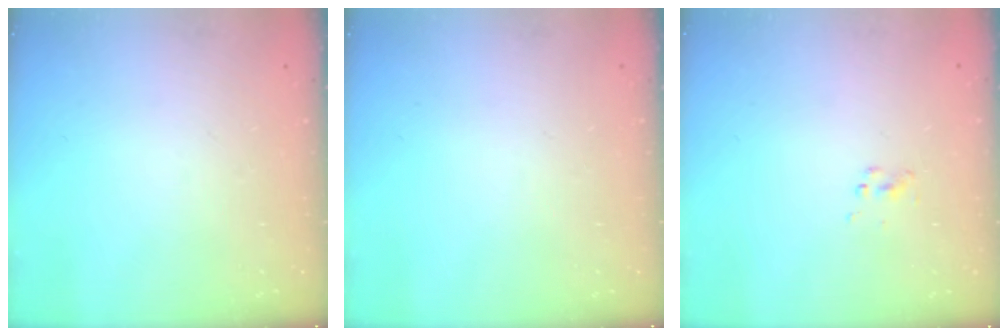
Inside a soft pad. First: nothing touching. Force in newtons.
{"total": 0.0}
{"total": 1.5, "press": 1.5, "slide": 0.1}